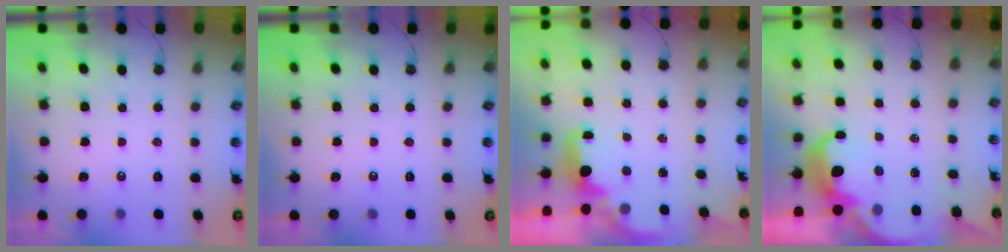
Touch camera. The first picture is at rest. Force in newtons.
{"total": 0.0}
{"total": 2.2, "press": 2.1, "slide": 0.8}
{"total": 7.9, "press": 7.9, "slide": 0.6}